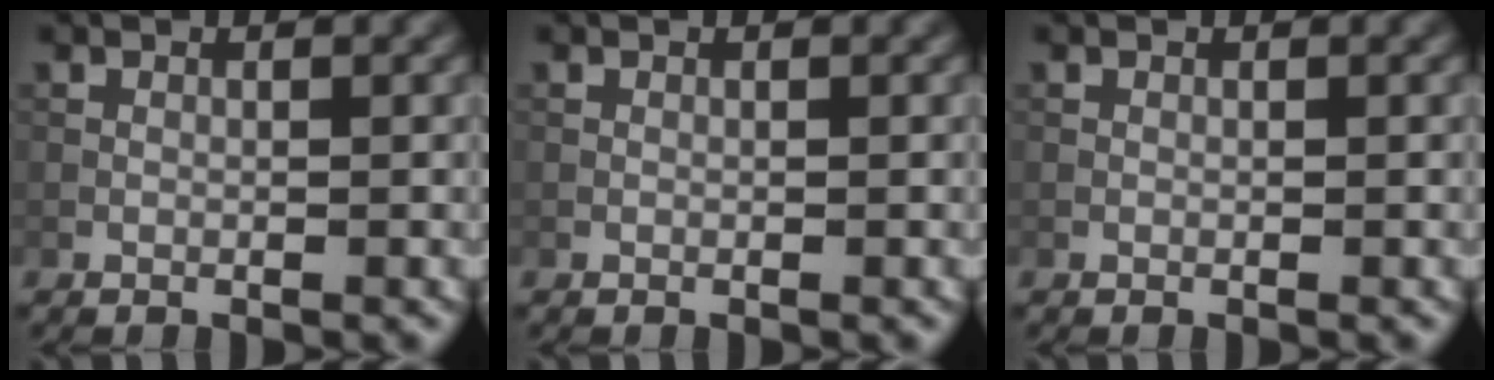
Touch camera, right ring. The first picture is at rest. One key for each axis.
{"total": 0.0}
{"total": 0.0}